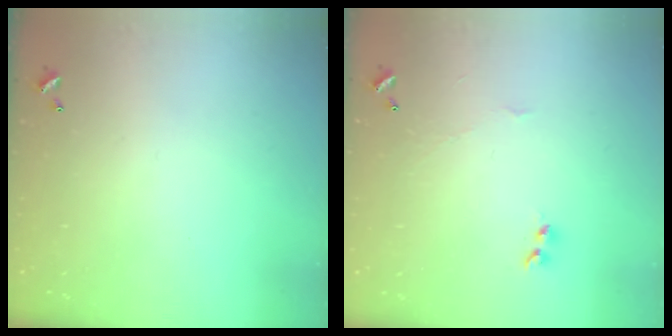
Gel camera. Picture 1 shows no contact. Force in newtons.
{"total": 1.9, "press": 1.8, "slide": 0.5}